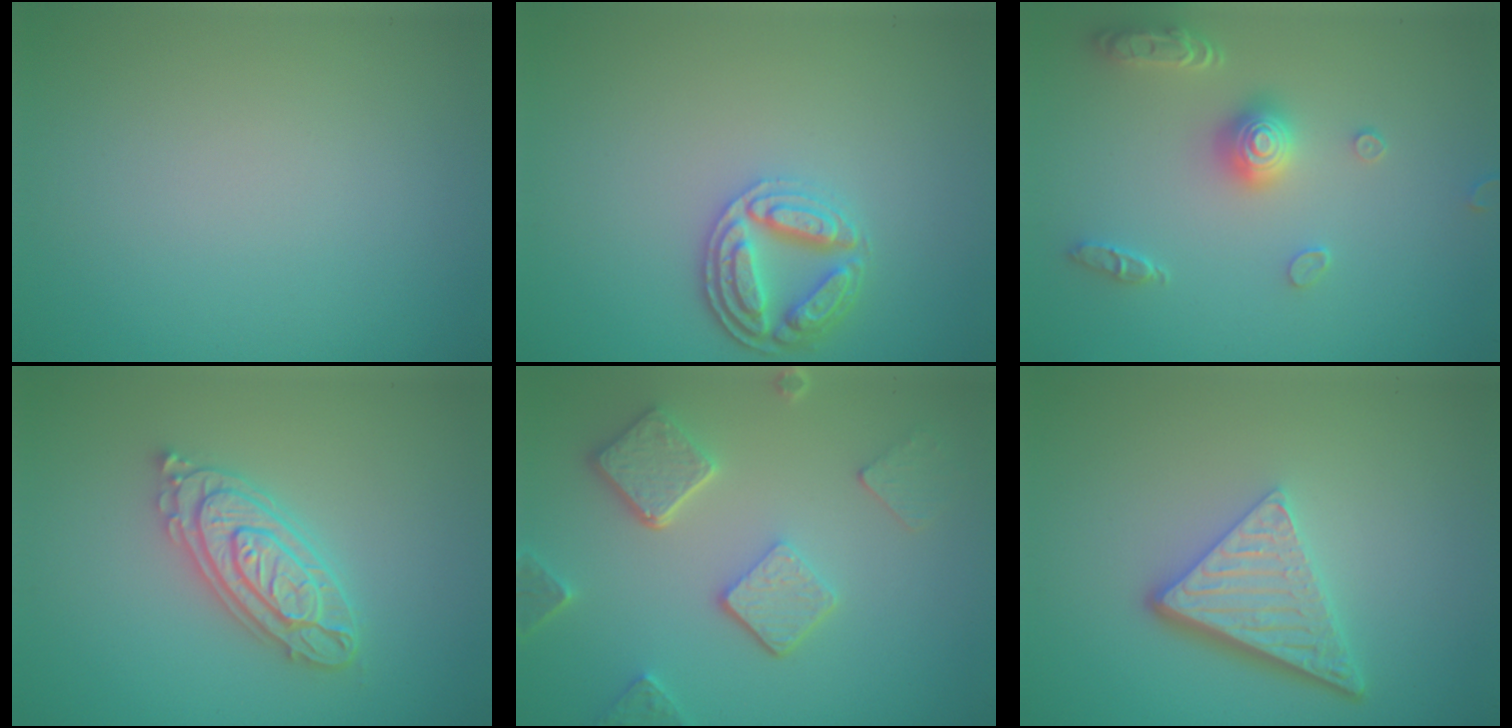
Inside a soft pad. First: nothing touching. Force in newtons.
{"total": 3.7, "press": 3.3, "slide": 1.7}
{"total": 3.6, "press": 3.3, "slide": 1.3}
{"total": 4.3, "press": 4.2, "slide": 0.8}
{"total": 5.1, "press": 3.9, "slide": 3.2}
{"total": 5.1, "press": 3.6, "slide": 3.7}